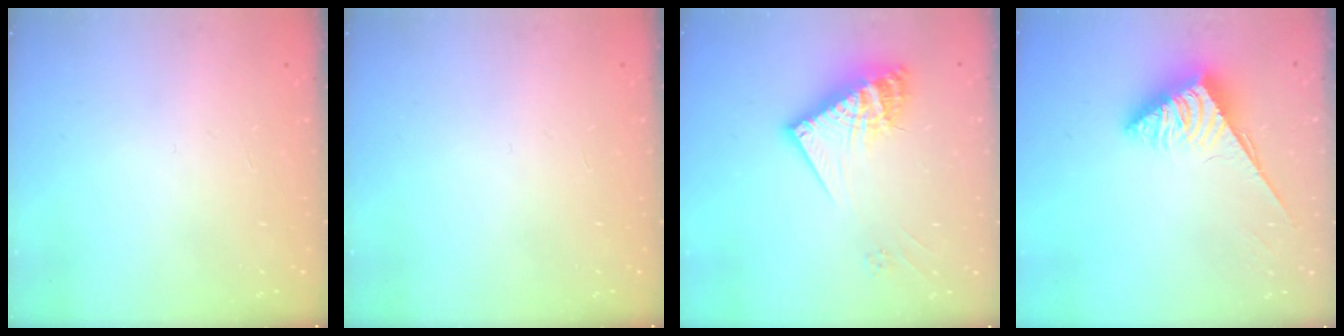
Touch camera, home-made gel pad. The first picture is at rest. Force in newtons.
{"total": 0.0}
{"total": 15.1, "press": 15.1, "slide": 1.2}
{"total": 3.9, "press": 3.9, "slide": 0.6}